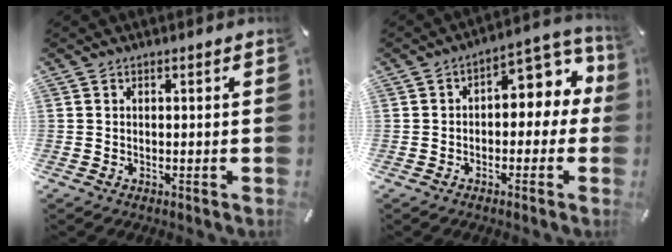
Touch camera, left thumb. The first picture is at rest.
{"total": 8.7, "force": [1.7, 5.4, 6.6], "torque": [-0.079, -0.021, 0.025]}